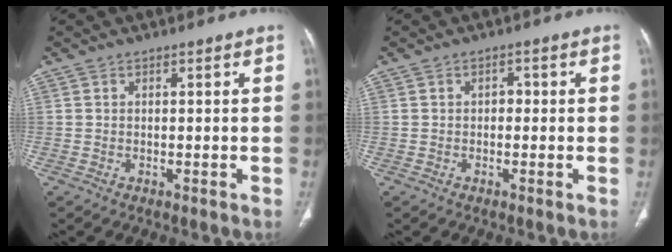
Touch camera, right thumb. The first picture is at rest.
{"total": 1.4, "force": [-0.1, 1.1, 0.9], "torque": [-0.004, 0.005, -0.008]}